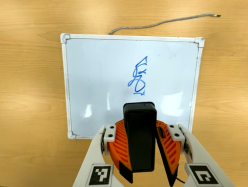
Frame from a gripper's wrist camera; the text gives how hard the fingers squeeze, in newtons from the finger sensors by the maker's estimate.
{"total": 10.5, "left": 10.8, "right": 10.2}